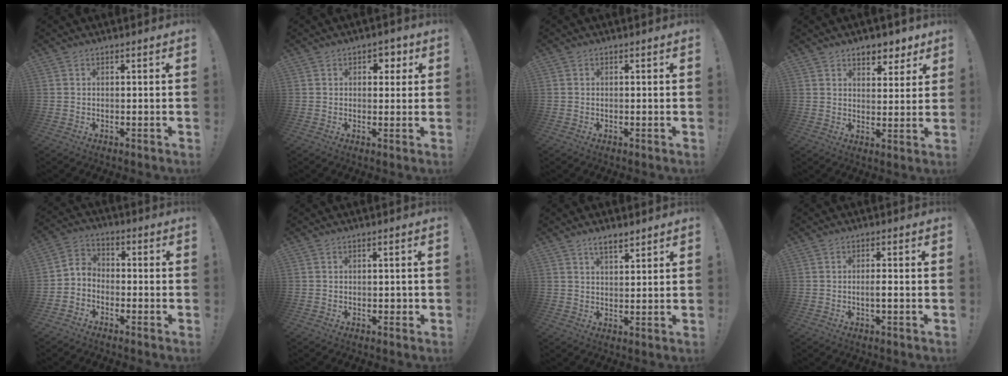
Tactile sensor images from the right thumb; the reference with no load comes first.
{"total": 3.7, "force": [1.1, 3.1, 1.6], "torque": [-0.005, 0.000, 0.014]}
{"total": 0.0}
{"total": 6.5, "force": [4.9, 3.8, 1.9], "torque": [-0.005, -0.040, 0.087]}
{"total": 5.2, "force": [-4.1, 2.9, 1.3], "torque": [-0.026, 0.015, -0.079]}
{"total": 1.2, "force": [-0.3, 1.0, 0.6], "torque": [-0.010, 0.004, -0.005]}
{"total": 4.7, "force": [3.7, 1.6, 2.4], "torque": [-0.036, -0.022, 0.064]}
{"total": 2.2, "force": [-0.5, 0.2, 2.1], "torque": [-0.043, 0.003, -0.011]}